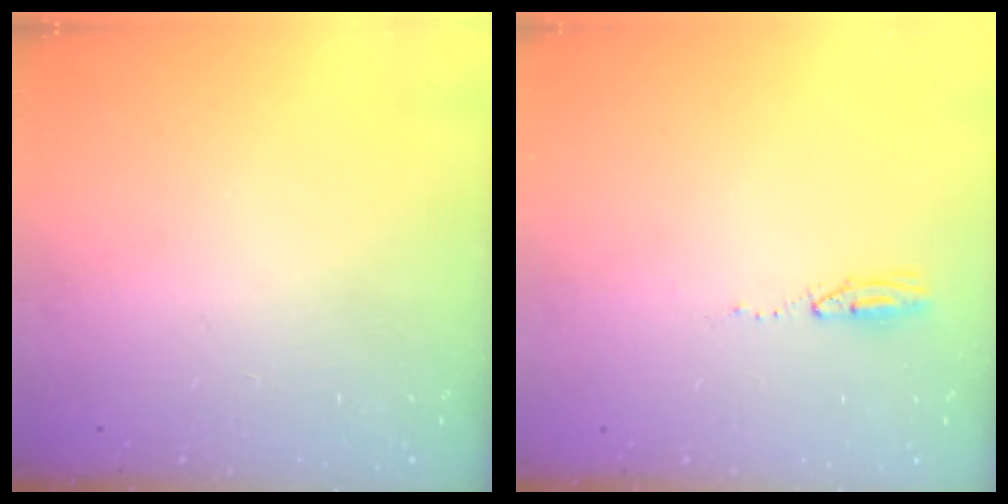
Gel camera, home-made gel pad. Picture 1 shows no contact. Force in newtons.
{"total": 14.6, "press": 5.0, "slide": 13.7}